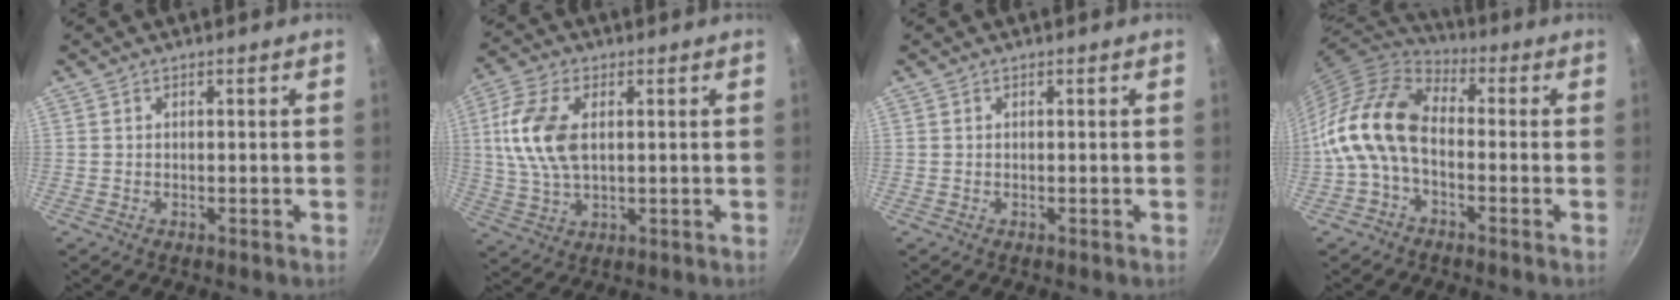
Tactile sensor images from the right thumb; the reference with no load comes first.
{"total": 11.7, "force": [1.9, 6.6, 9.5], "torque": [-0.188, 0.007, 0.034]}
{"total": 0.0}
{"total": 13.7, "force": [-2.4, 8.6, 10.5], "torque": [-0.187, 0.039, -0.068]}